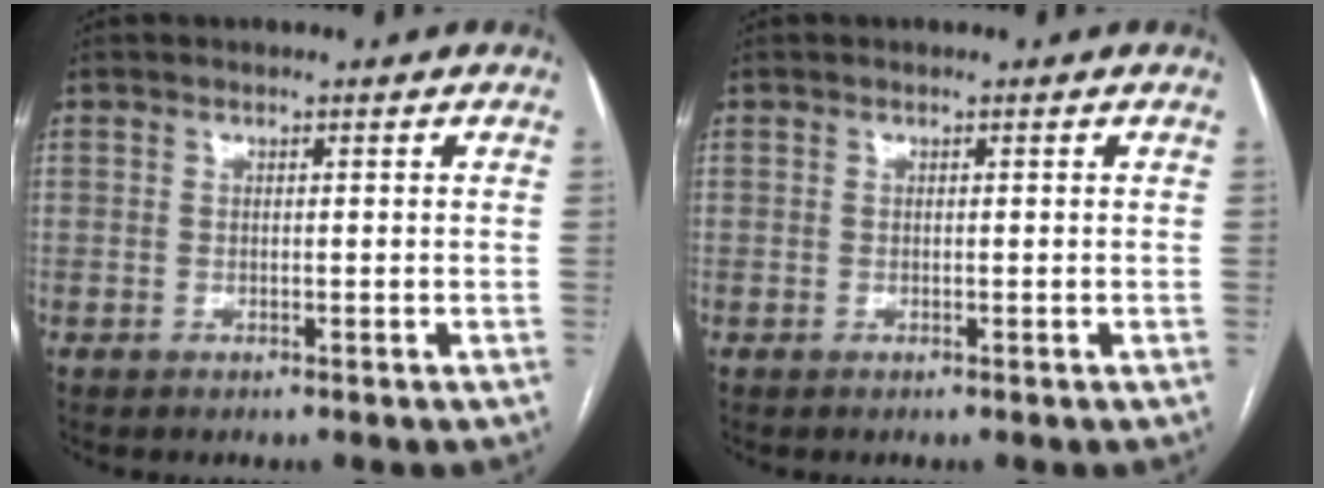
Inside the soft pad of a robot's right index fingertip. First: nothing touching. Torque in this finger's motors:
{"motor_torque": [0.00, 0.00, 0.00, 0.00]}